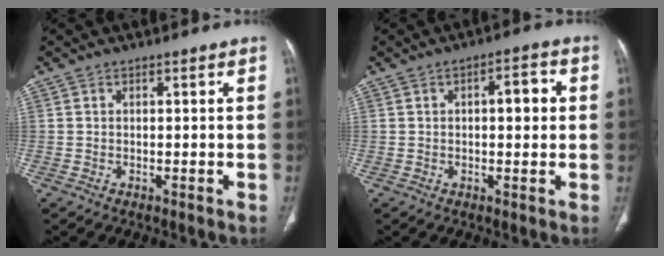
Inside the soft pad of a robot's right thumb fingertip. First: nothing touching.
{"total": 5.4, "force": [0.7, 2.3, 4.8], "torque": [-0.055, 0.012, 0.006]}